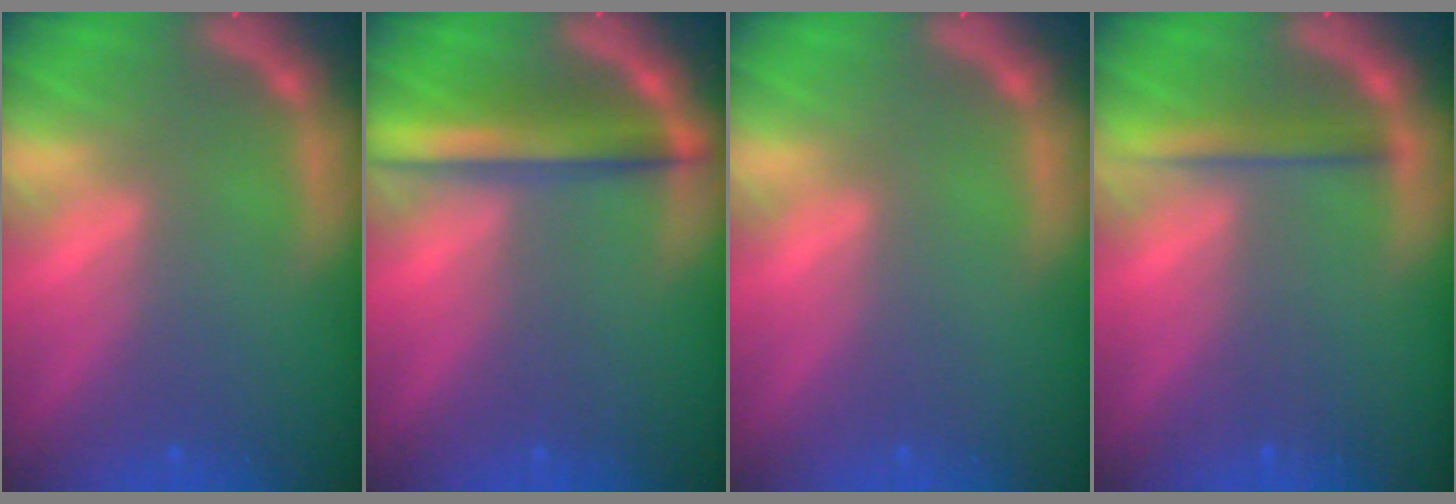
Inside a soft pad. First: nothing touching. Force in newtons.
{"total": 5.0}
{"total": 0.0}
{"total": 2.5}